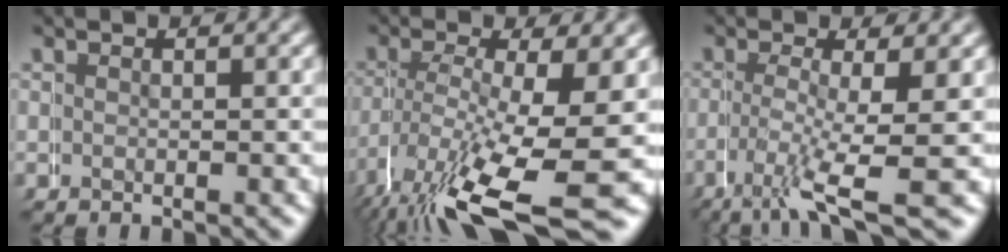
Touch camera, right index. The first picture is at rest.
{"total": 10.1, "force": [-5.1, 3.6, 7.9], "torque": [-0.148, -0.045, -0.060]}
{"total": 6.3, "force": [-3.7, 1.3, 4.9], "torque": [-0.089, -0.028, -0.049]}